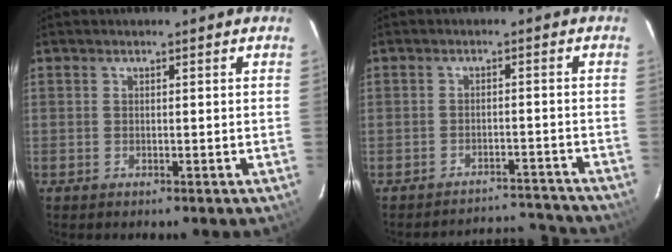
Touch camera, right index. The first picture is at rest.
{"total": 9.5, "force": [-9.2, 2.2, 0.6], "torque": [-0.008, 0.037, -0.117]}